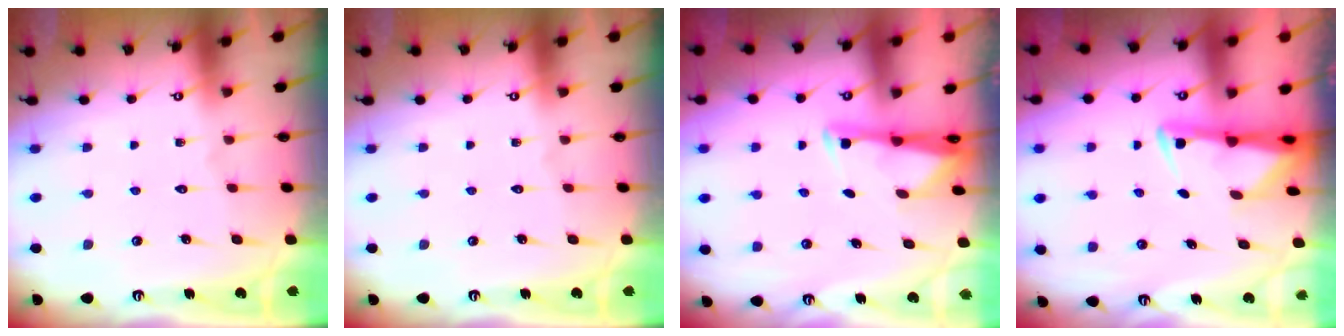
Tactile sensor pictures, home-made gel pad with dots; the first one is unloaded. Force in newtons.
{"total": 0.0}
{"total": 2.9, "press": 2.9, "slide": 0.5}
{"total": 2.9, "press": 2.8, "slide": 0.7}